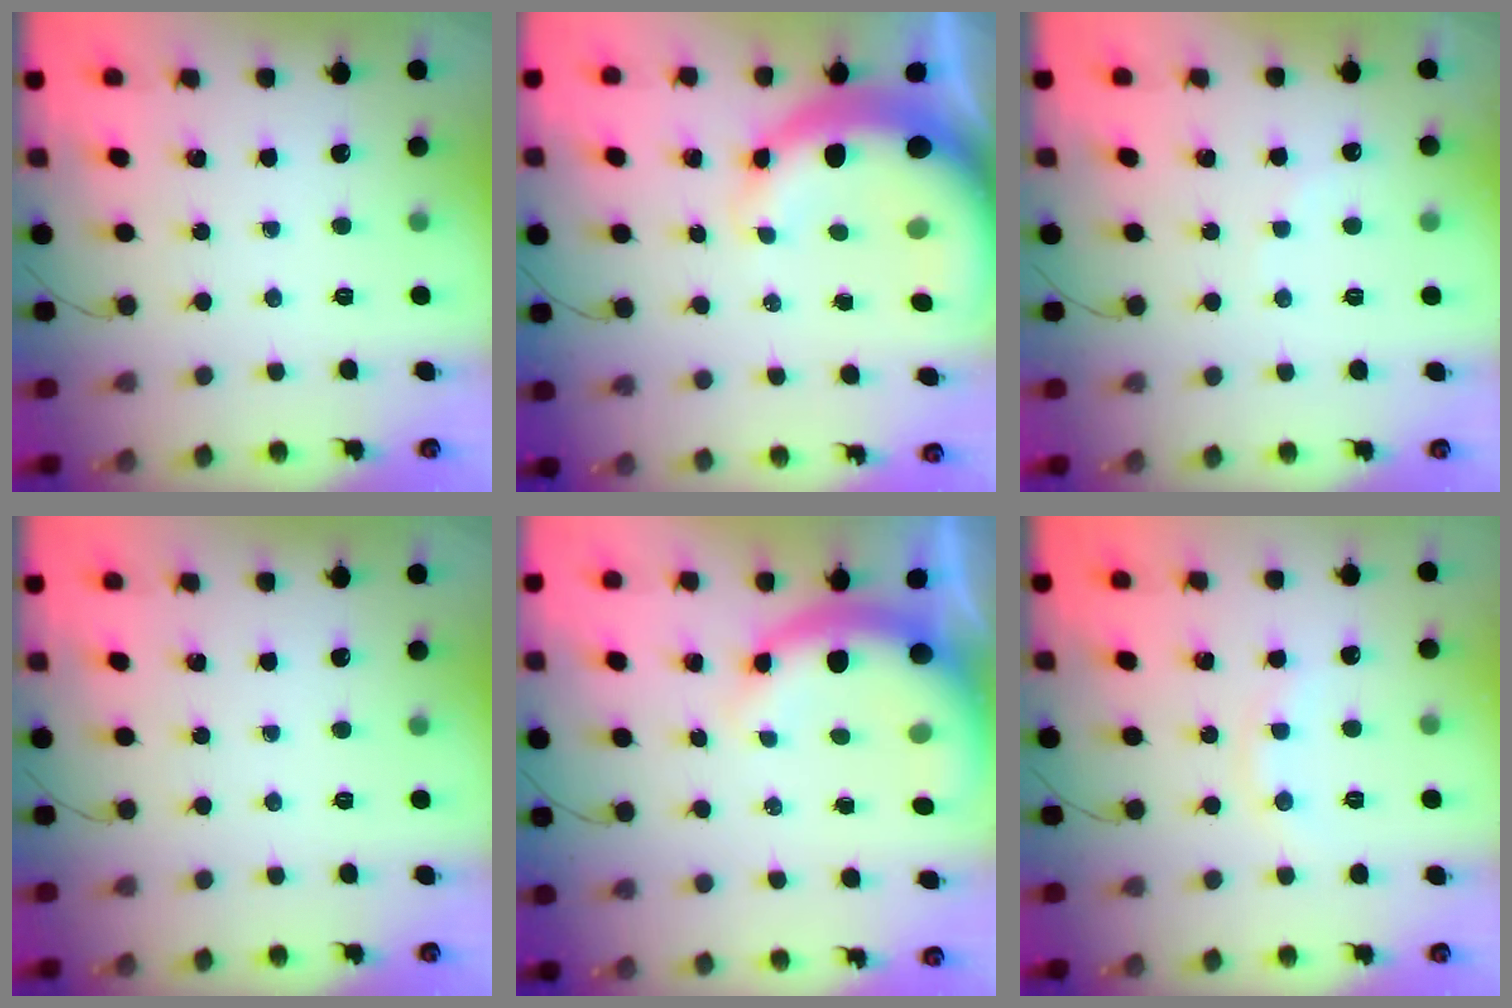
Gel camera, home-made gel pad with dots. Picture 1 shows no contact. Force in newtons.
{"total": 13.5, "press": 13.2, "slide": 2.8}
{"total": 4.7, "press": 4.6, "slide": 0.9}
{"total": 0.0}
{"total": 11.7, "press": 11.5, "slide": 2.3}
{"total": 5.2, "press": 5.1, "slide": 1.0}